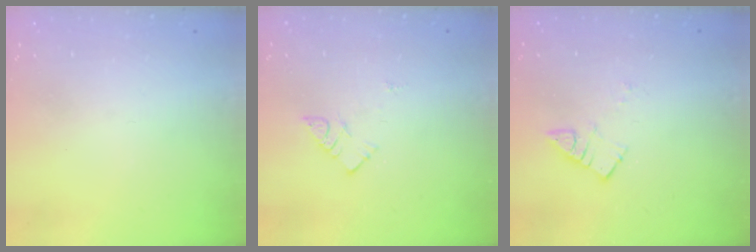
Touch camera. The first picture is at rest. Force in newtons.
{"total": 5.6, "press": 5.6, "slide": 0.1}
{"total": 4.1, "press": 4.1, "slide": 0.2}